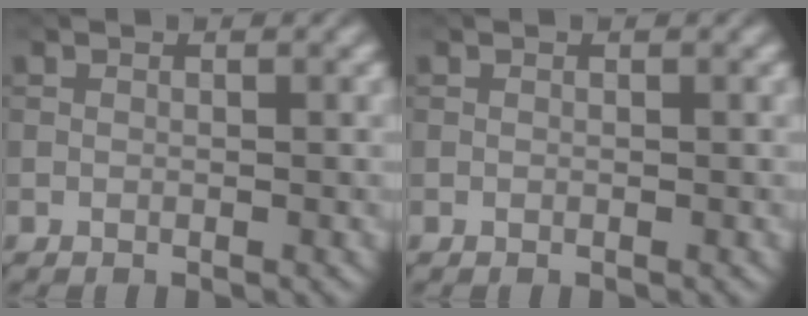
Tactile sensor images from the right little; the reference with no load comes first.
{"total": 0.0}